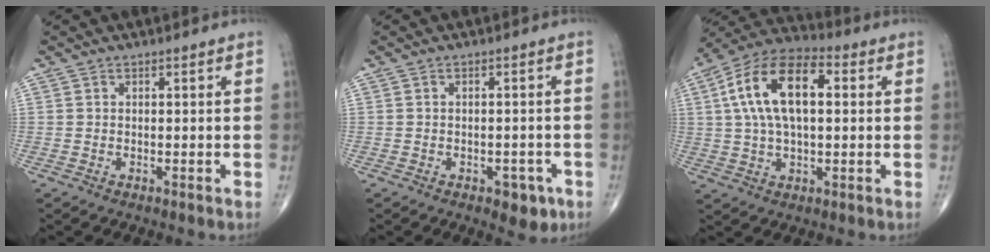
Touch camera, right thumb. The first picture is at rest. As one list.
[{"total": 4.5, "force": [-2.2, 2.6, 3.0], "torque": [-0.017, 0.009, -0.024]}, {"total": 16.5, "force": [3.2, 8.5, 13.8], "torque": [-0.255, 0.026, 0.049]}]